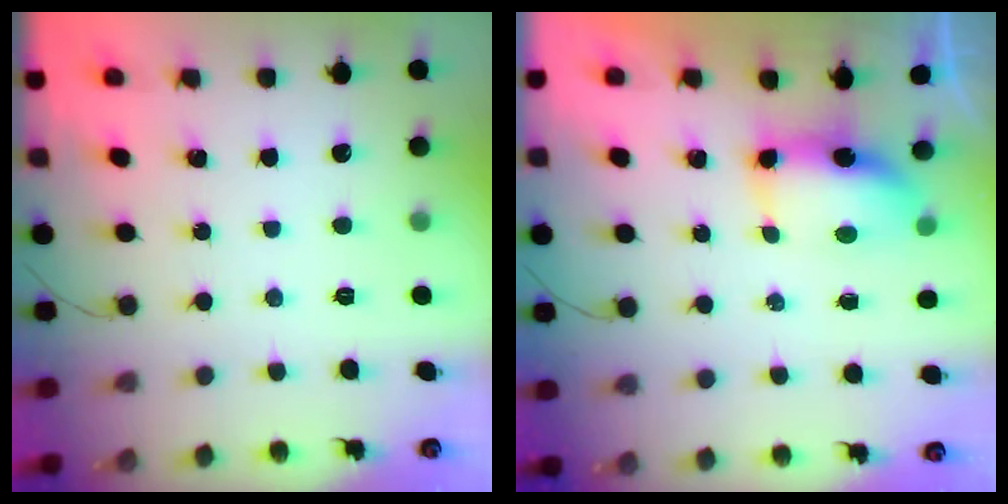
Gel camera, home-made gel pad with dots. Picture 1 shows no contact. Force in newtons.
{"total": 7.0, "press": 7.0, "slide": 0.5}